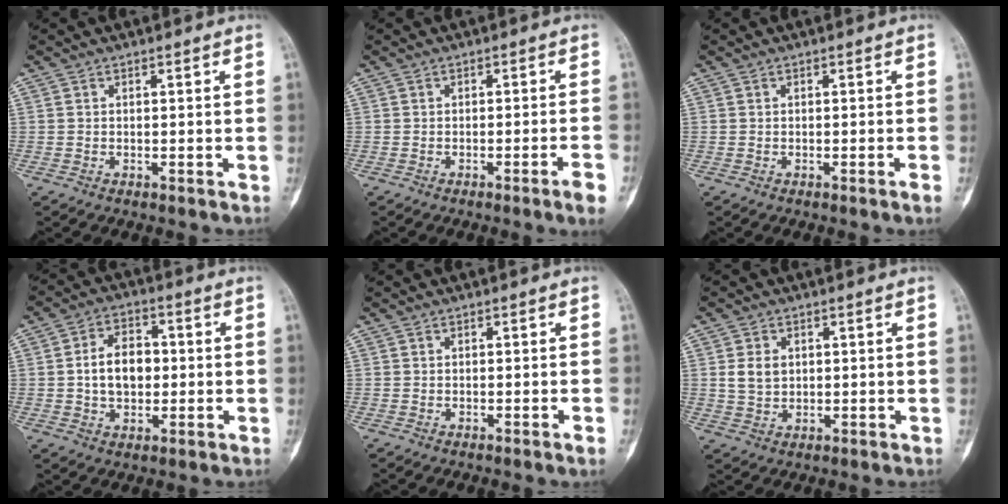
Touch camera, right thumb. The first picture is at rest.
{"total": 3.7, "force": [-2.0, -0.3, 3.1], "torque": [-0.048, 0.002, -0.030]}
{"total": 1.1, "force": [-0.6, -0.2, 0.9], "torque": [-0.017, -0.001, -0.009]}
{"total": 9.0, "force": [0.1, 6.2, 6.5], "torque": [-0.088, 0.014, 0.000]}
{"total": 0.9, "force": [-0.5, -0.2, 0.7], "torque": [-0.013, 0.000, -0.006]}
{"total": 4.2, "force": [0.9, 3.2, 2.6], "torque": [-0.034, -0.003, 0.021]}